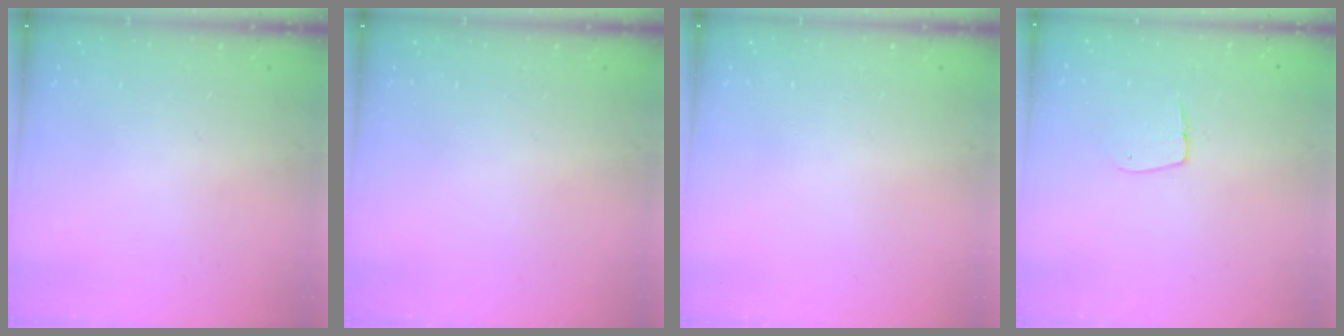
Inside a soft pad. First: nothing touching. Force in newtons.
{"total": 0.0}
{"total": 0.0}
{"total": 4.6, "press": 4.6, "slide": 0.4}